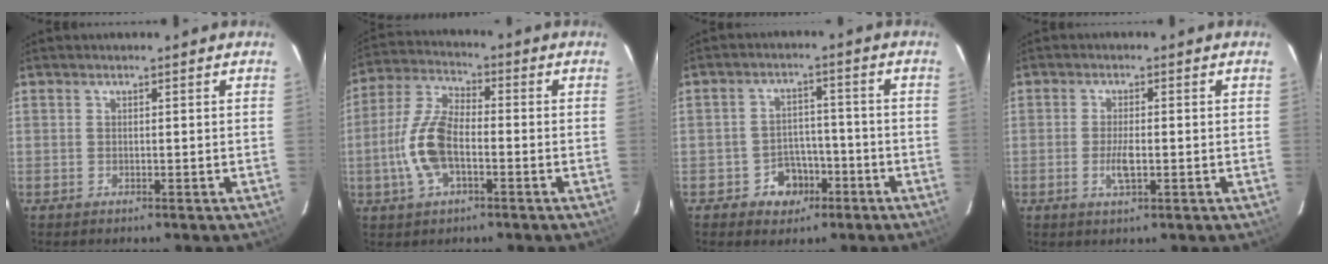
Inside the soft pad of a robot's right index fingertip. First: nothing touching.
{"total": 10.8, "force": [-2.8, 5.0, 9.1], "torque": [-0.200, 0.010, -0.056]}
{"total": 6.3, "force": [-3.5, 4.9, 2.0], "torque": [-0.051, 0.016, -0.038]}
{"total": 3.4, "force": [-0.8, 1.0, 3.2], "torque": [-0.062, -0.003, -0.014]}